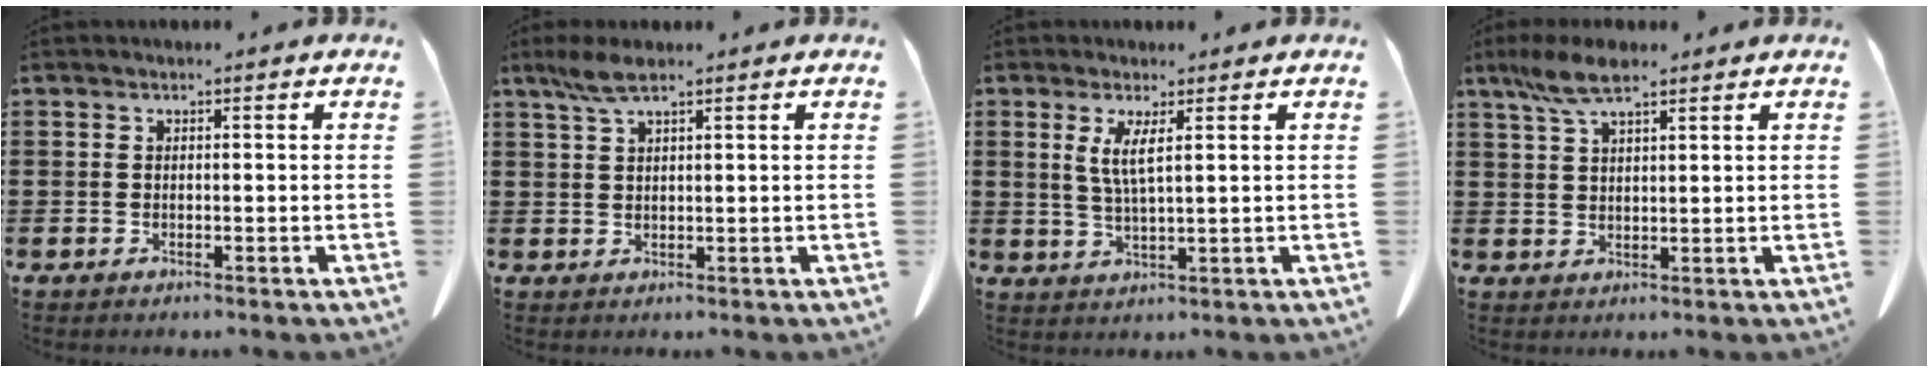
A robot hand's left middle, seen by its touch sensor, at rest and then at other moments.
{"total": 4.0, "force": [2.4, 0.9, 3.1], "torque": [-0.067, 0.003, 0.044]}
{"total": 3.6, "force": [1.6, 0.2, 3.2], "torque": [-0.070, -0.001, 0.028]}
{"total": 6.0, "force": [3.8, 1.4, 4.4], "torque": [-0.101, 0.002, 0.067]}